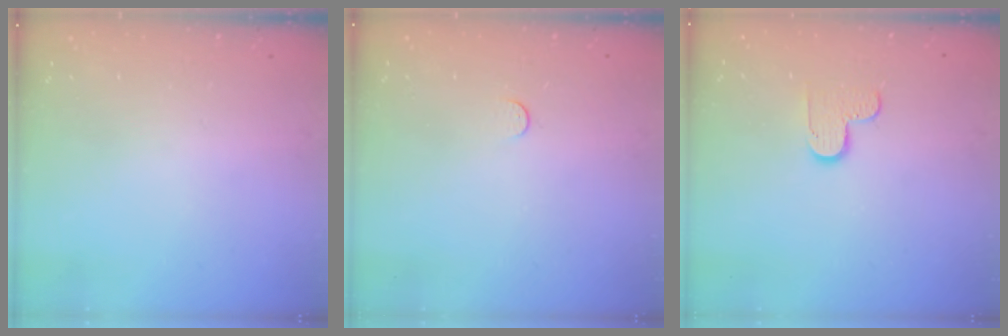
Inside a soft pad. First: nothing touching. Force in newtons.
{"total": 3.0, "press": 3.0, "slide": 0.3}
{"total": 6.1, "press": 6.1, "slide": 0.4}